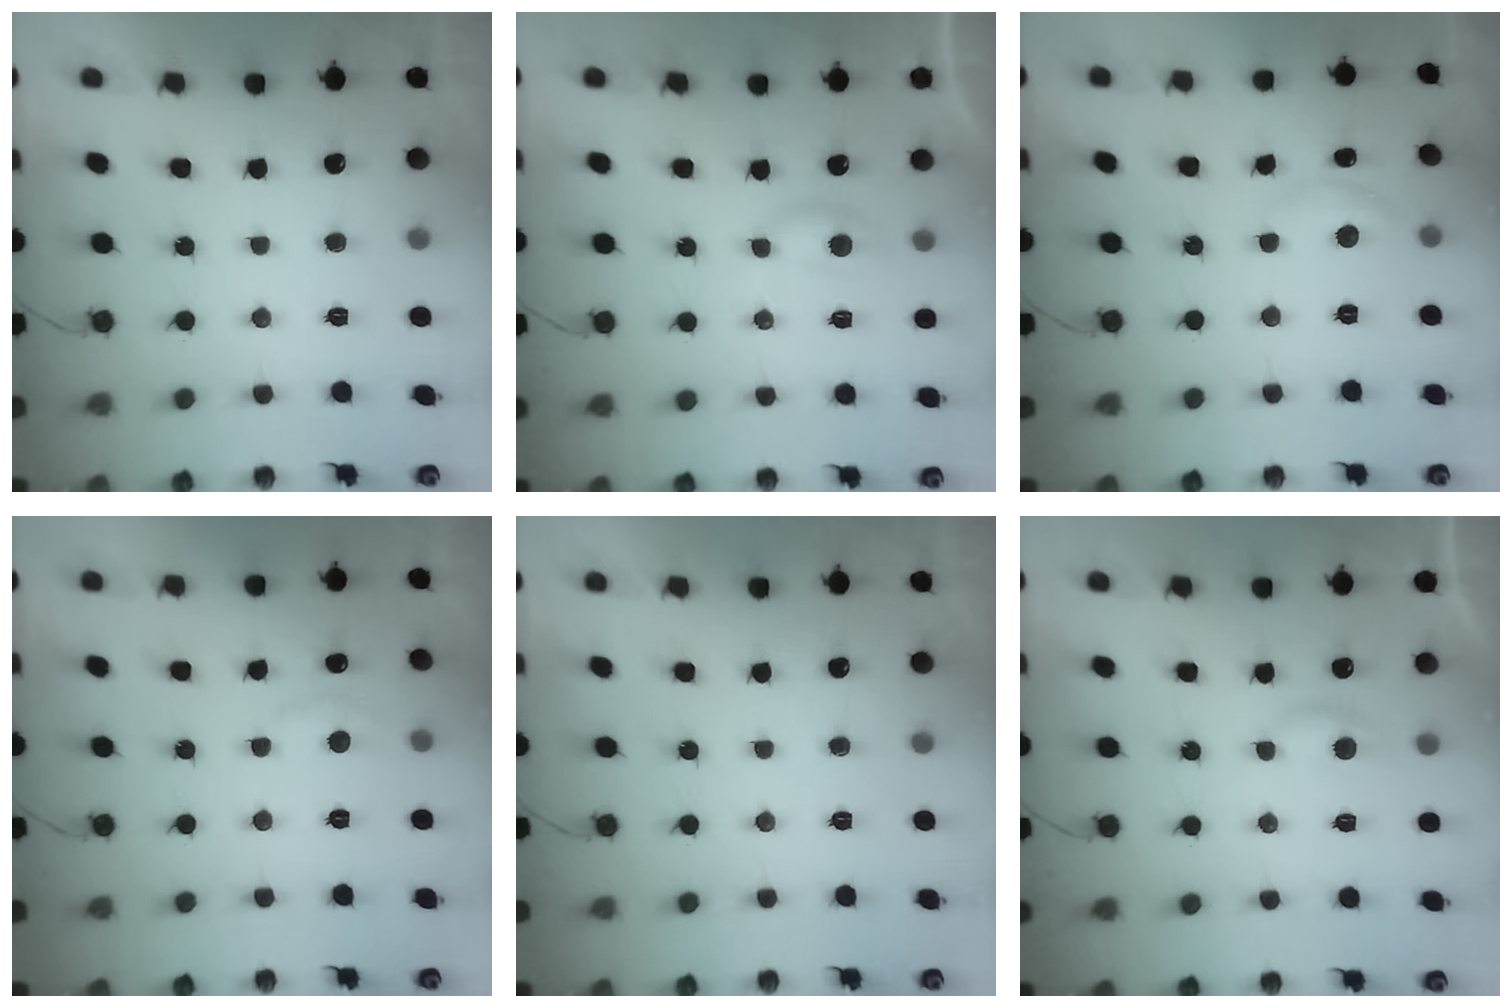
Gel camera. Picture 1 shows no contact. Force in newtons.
{"total": 3.3, "press": 3.2, "slide": 0.5}
{"total": 6.9, "press": 6.9, "slide": 0.5}
{"total": 5.4, "press": 5.3, "slide": 0.7}
{"total": 0.0}
{"total": 3.6, "press": 3.6, "slide": 0.5}